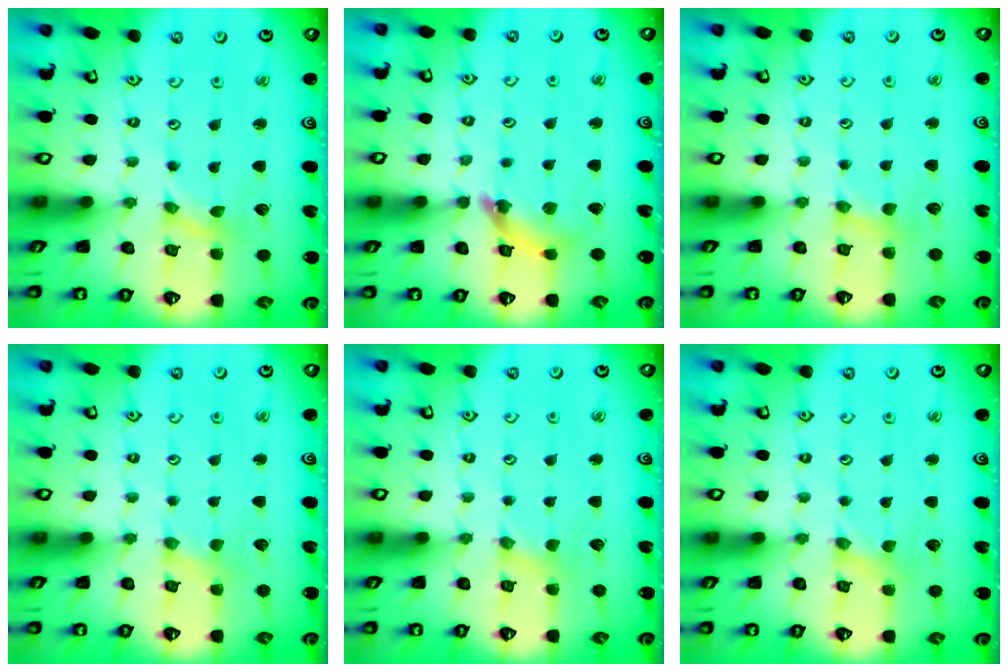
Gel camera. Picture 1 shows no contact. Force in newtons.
{"total": 9.8, "press": 9.8, "slide": 1.0}
{"total": 2.7, "press": 2.7, "slide": 0.4}
{"total": 1.8, "press": 1.7, "slide": 0.4}
{"total": 1.6, "press": 1.5, "slide": 0.3}
{"total": 0.0}